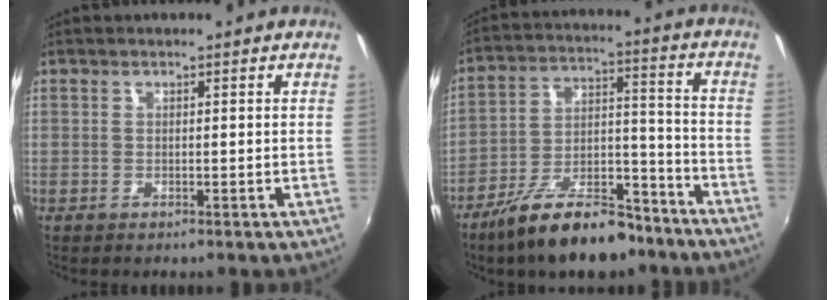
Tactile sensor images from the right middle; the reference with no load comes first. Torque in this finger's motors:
{"motor_torque": [1.12, -1.02, 0.18, 0.05]}